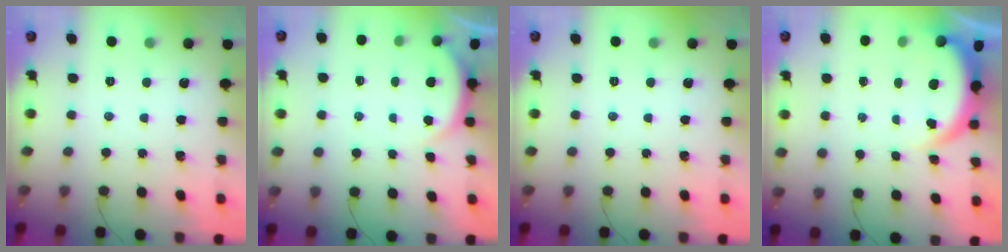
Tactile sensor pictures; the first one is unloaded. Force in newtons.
{"total": 2.9, "press": 2.2, "slide": 1.8}
{"total": 0.0}
{"total": 3.7, "press": 3.7, "slide": 0.2}